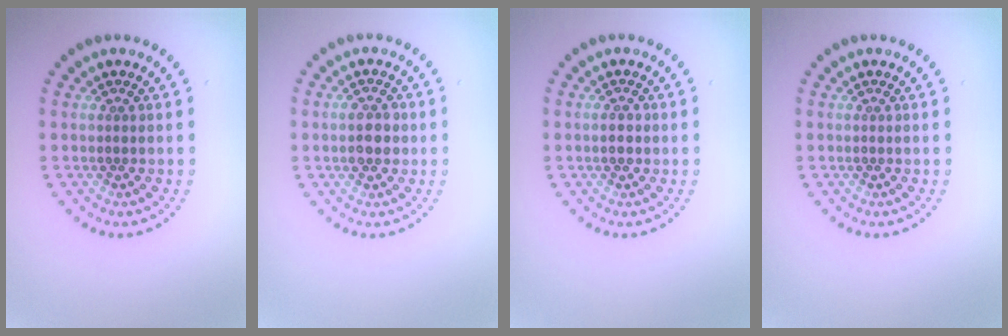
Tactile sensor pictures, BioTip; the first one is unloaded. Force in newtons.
{"total": 2.3, "press": 2.3, "slide": 0.2}
{"total": 0.8, "press": 0.8, "slide": 0.2}
{"total": 0.0}